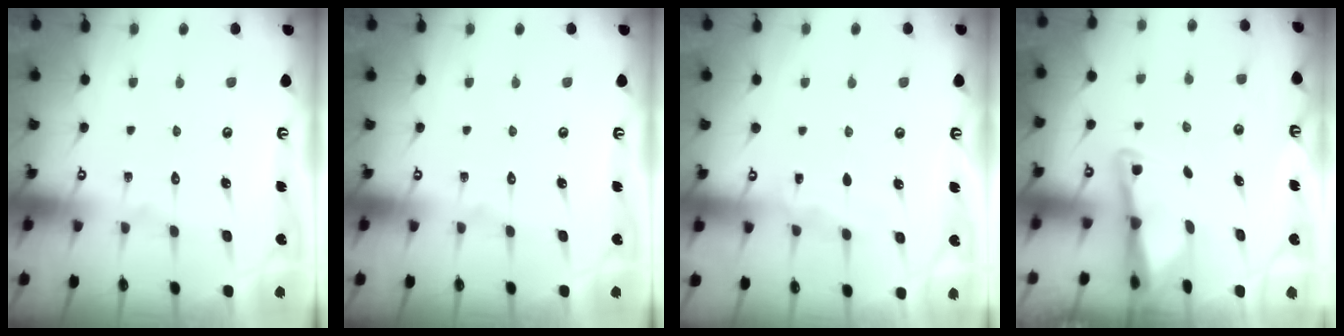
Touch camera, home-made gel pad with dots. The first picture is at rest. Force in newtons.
{"total": 0.0}
{"total": 3.7, "press": 3.6, "slide": 0.5}
{"total": 2.9, "press": 2.9, "slide": 0.4}